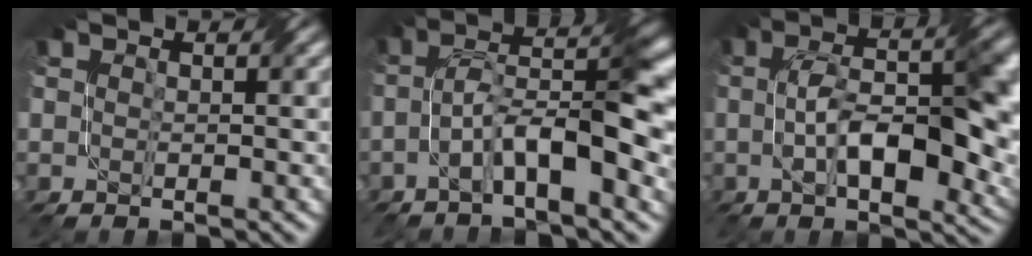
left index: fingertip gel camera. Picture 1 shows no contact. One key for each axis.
{"total": 7.9, "fx": -2.6, "fy": 2.3, "fz": 7.1, "tx": -0.122, "ty": 0.022, "tz": -0.047}
{"total": 11.8, "fx": -0.9, "fy": 4.8, "fz": 10.8, "tx": -0.163, "ty": 0.004, "tz": -0.015}